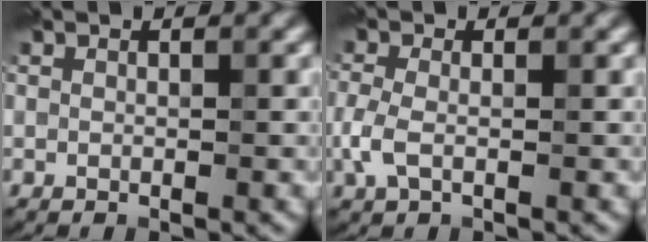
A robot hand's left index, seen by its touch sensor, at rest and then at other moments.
{"total": 2.4, "force": [-0.5, 1.4, 1.9], "torque": [-0.051, 0.000, -0.015]}